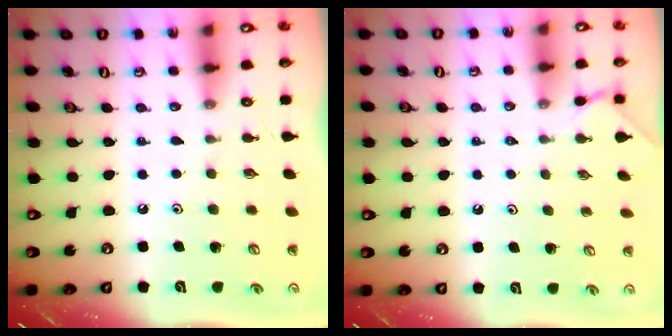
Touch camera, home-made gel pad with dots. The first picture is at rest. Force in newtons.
{"total": 1.4, "press": 1.4, "slide": 0.2}